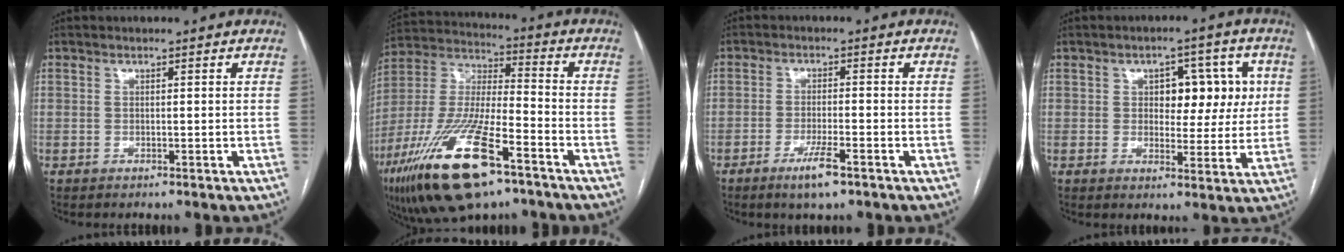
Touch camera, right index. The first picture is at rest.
{"total": 21.7, "force": [-12.3, 6.0, 16.9], "torque": [-0.370, -0.035, -0.219]}
{"total": 4.8, "force": [-2.9, 0.4, 3.8], "torque": [-0.073, -0.007, -0.049]}
{"total": 7.4, "force": [1.7, 4.5, 5.6], "torque": [-0.058, 0.022, 0.028]}